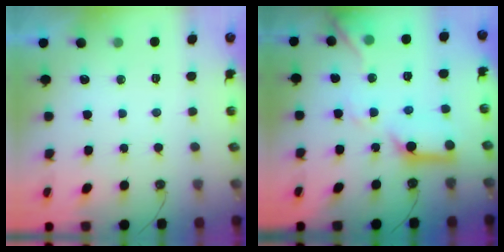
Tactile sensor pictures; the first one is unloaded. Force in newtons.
{"total": 15.6, "press": 15.5, "slide": 1.5}